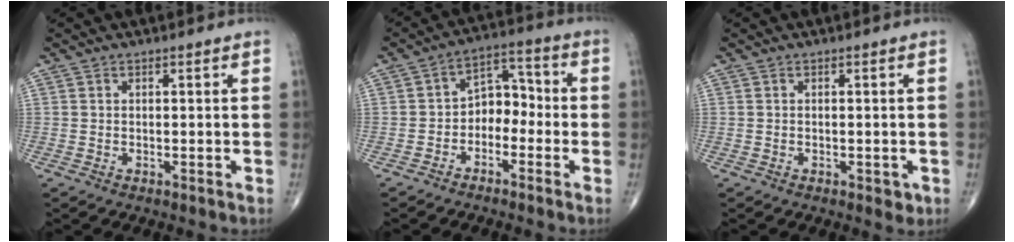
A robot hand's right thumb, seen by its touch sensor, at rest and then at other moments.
{"total": 7.0, "force": [-2.4, 5.0, 4.3], "torque": [-0.038, 0.045, -0.055]}
{"total": 1.8, "force": [-0.6, 1.0, 1.4], "torque": [-0.012, -0.002, -0.005]}